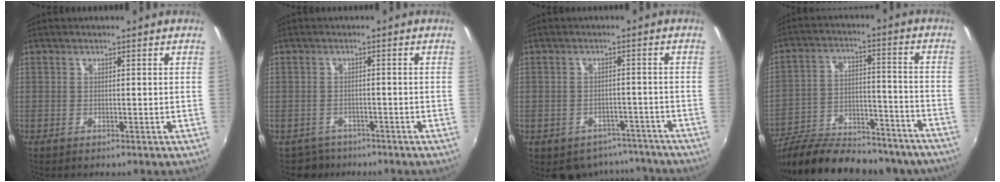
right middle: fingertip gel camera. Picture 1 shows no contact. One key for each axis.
{"total": 3.5, "fx": -2.7, "fy": 2.2, "fz": -0.2, "tx": -0.009, "ty": 0.000, "tz": -0.044}
{"total": 9.4, "fx": -7.2, "fy": 5.6, "fz": 2.6, "tx": -0.062, "ty": 0.005, "tz": -0.082}
{"total": 28.2, "fx": -23.6, "fy": 9.2, "fz": 12.4, "tx": -0.225, "ty": -0.001, "tz": -0.324}